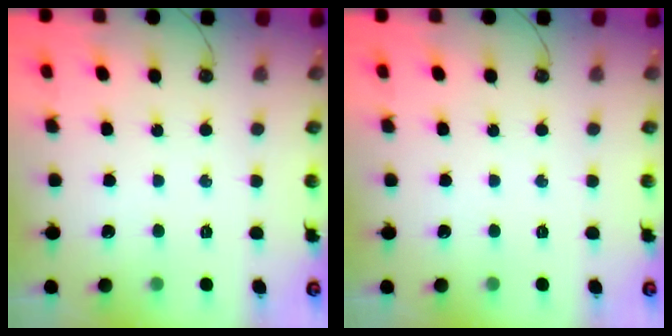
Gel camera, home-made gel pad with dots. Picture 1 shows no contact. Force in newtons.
{"total": 0.0}